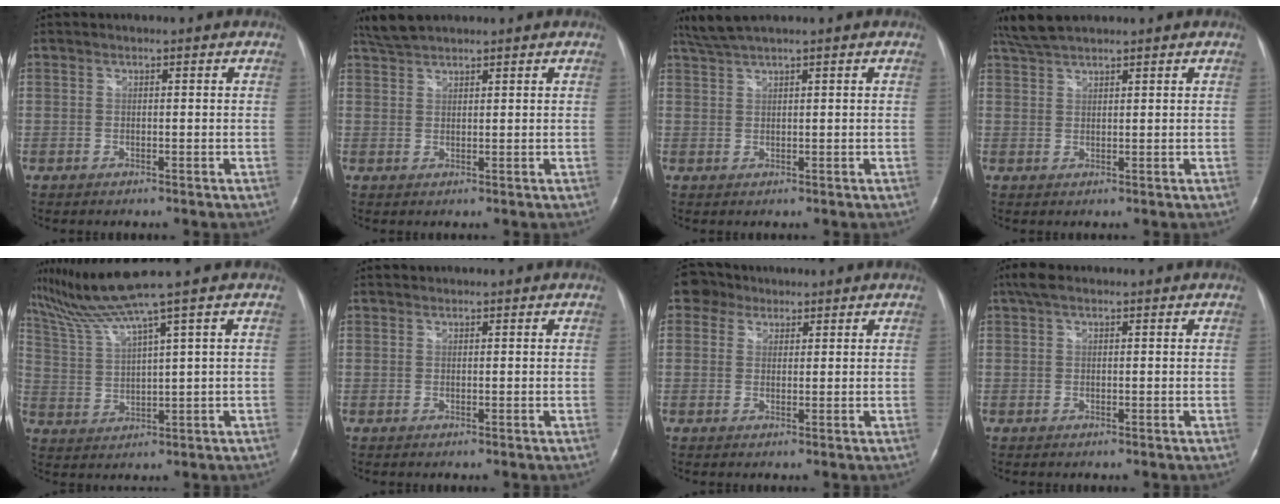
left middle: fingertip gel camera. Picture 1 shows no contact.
{"total": 3.7, "force": [3.3, 0.8, 1.3], "torque": [-0.033, 0.014, 0.066]}
{"total": 3.2, "force": [2.7, -0.5, 1.7], "torque": [-0.043, 0.014, 0.058]}
{"total": 4.5, "force": [4.0, 0.7, 1.9], "torque": [-0.049, 0.016, 0.081]}
{"total": 7.5, "force": [5.9, -2.9, 3.5], "torque": [-0.084, 0.001, 0.125]}
{"total": 0.0}
{"total": 3.4, "force": [2.1, 2.7, 0.1], "torque": [-0.003, 0.014, 0.032]}
{"total": 2.8, "force": [1.7, 1.1, 1.9], "torque": [-0.042, 0.023, 0.033]}